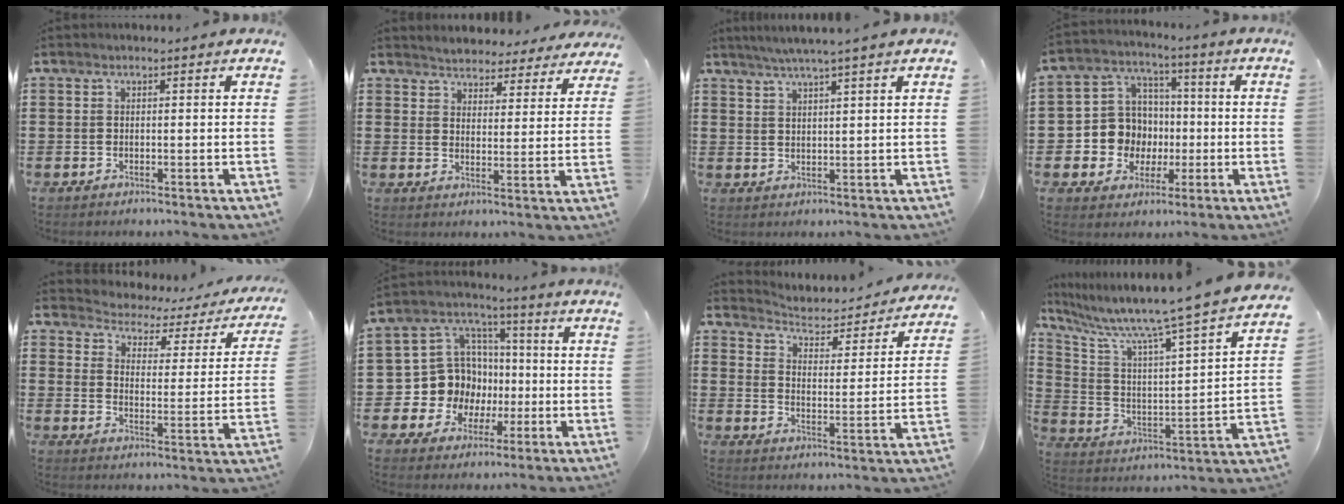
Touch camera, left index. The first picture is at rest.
{"total": 3.8, "force": [3.8, 0.3, -0.4], "torque": [-0.015, -0.022, 0.064]}
{"total": 3.2, "force": [2.6, -0.8, 1.6], "torque": [-0.036, -0.007, 0.046]}
{"total": 8.9, "force": [-0.2, 8.7, 2.0], "torque": [-0.086, 0.004, 0.007]}
{"total": 2.6, "force": [2.4, 0.9, 0.3], "torque": [-0.026, -0.025, 0.030]}
{"total": 10.7, "force": [-0.8, 10.4, 2.5], "torque": [-0.094, -0.001, -0.006]}
{"total": 2.8, "force": [2.8, 0.5, 0.2], "torque": [-0.027, -0.031, 0.037]}
{"total": 9.4, "force": [8.1, -0.7, 4.8], "torque": [-0.128, -0.072, 0.123]}